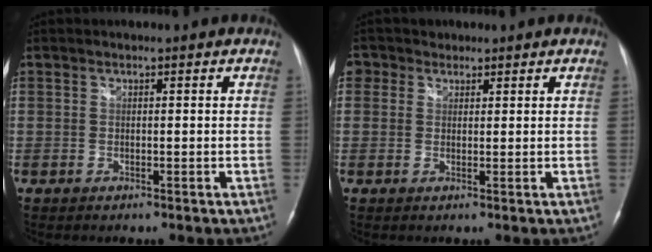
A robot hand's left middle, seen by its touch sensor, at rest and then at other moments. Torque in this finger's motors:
{"motor_torque": [0.02, 0.02, -0.01, 0.00]}